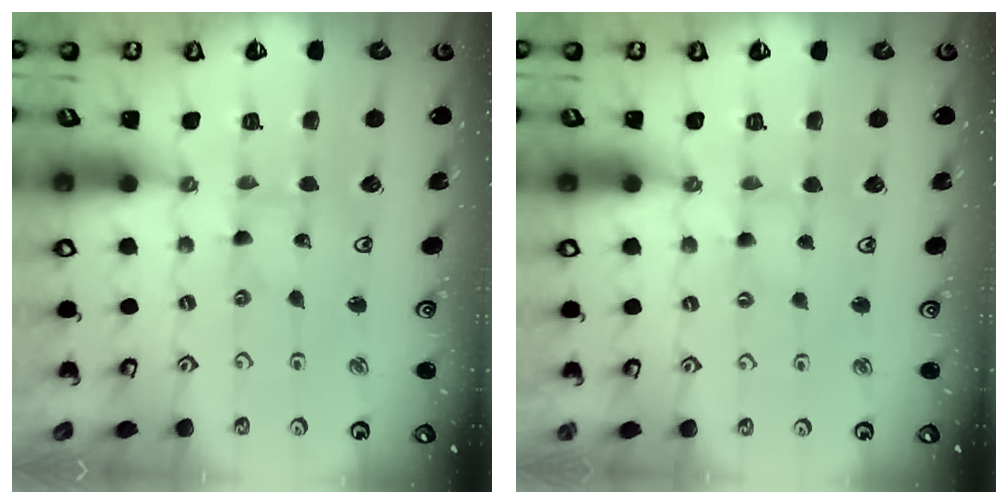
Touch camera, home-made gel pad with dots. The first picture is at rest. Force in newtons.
{"total": 2.1, "press": 2.1, "slide": 0.4}